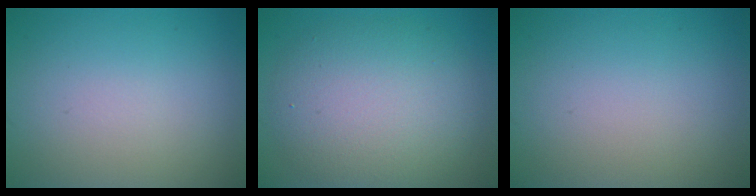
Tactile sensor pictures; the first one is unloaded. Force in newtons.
{"total": 7.6, "press": 7.6, "slide": 0.6}
{"total": 0.0}